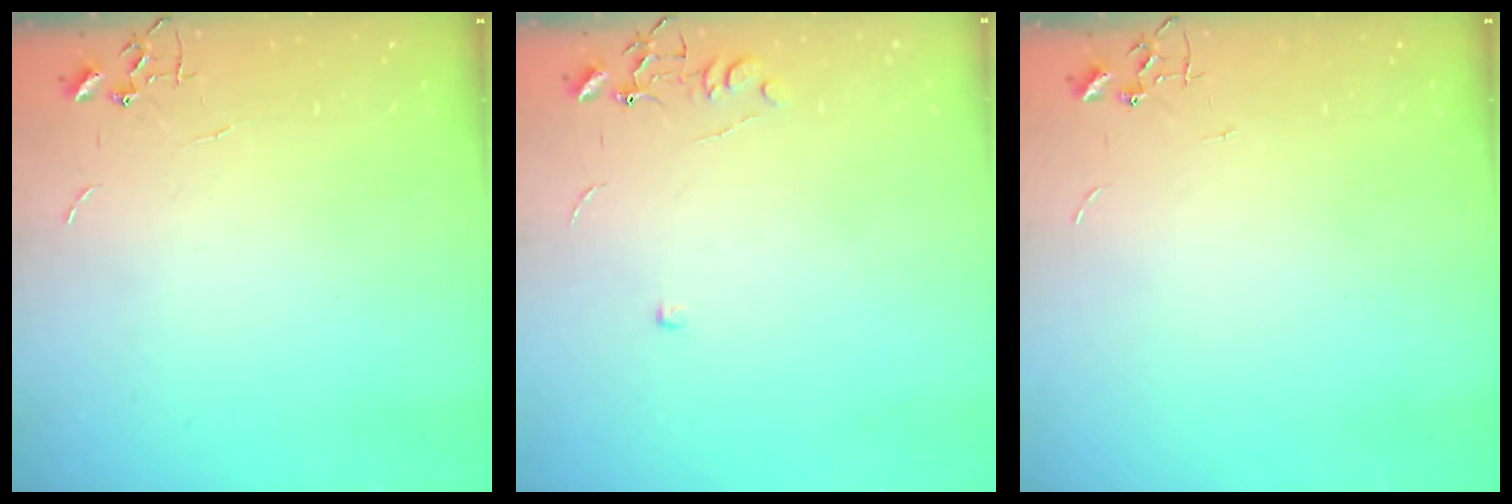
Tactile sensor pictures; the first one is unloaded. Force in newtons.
{"total": 5.5, "press": 5.5, "slide": 0.5}
{"total": 0.0}